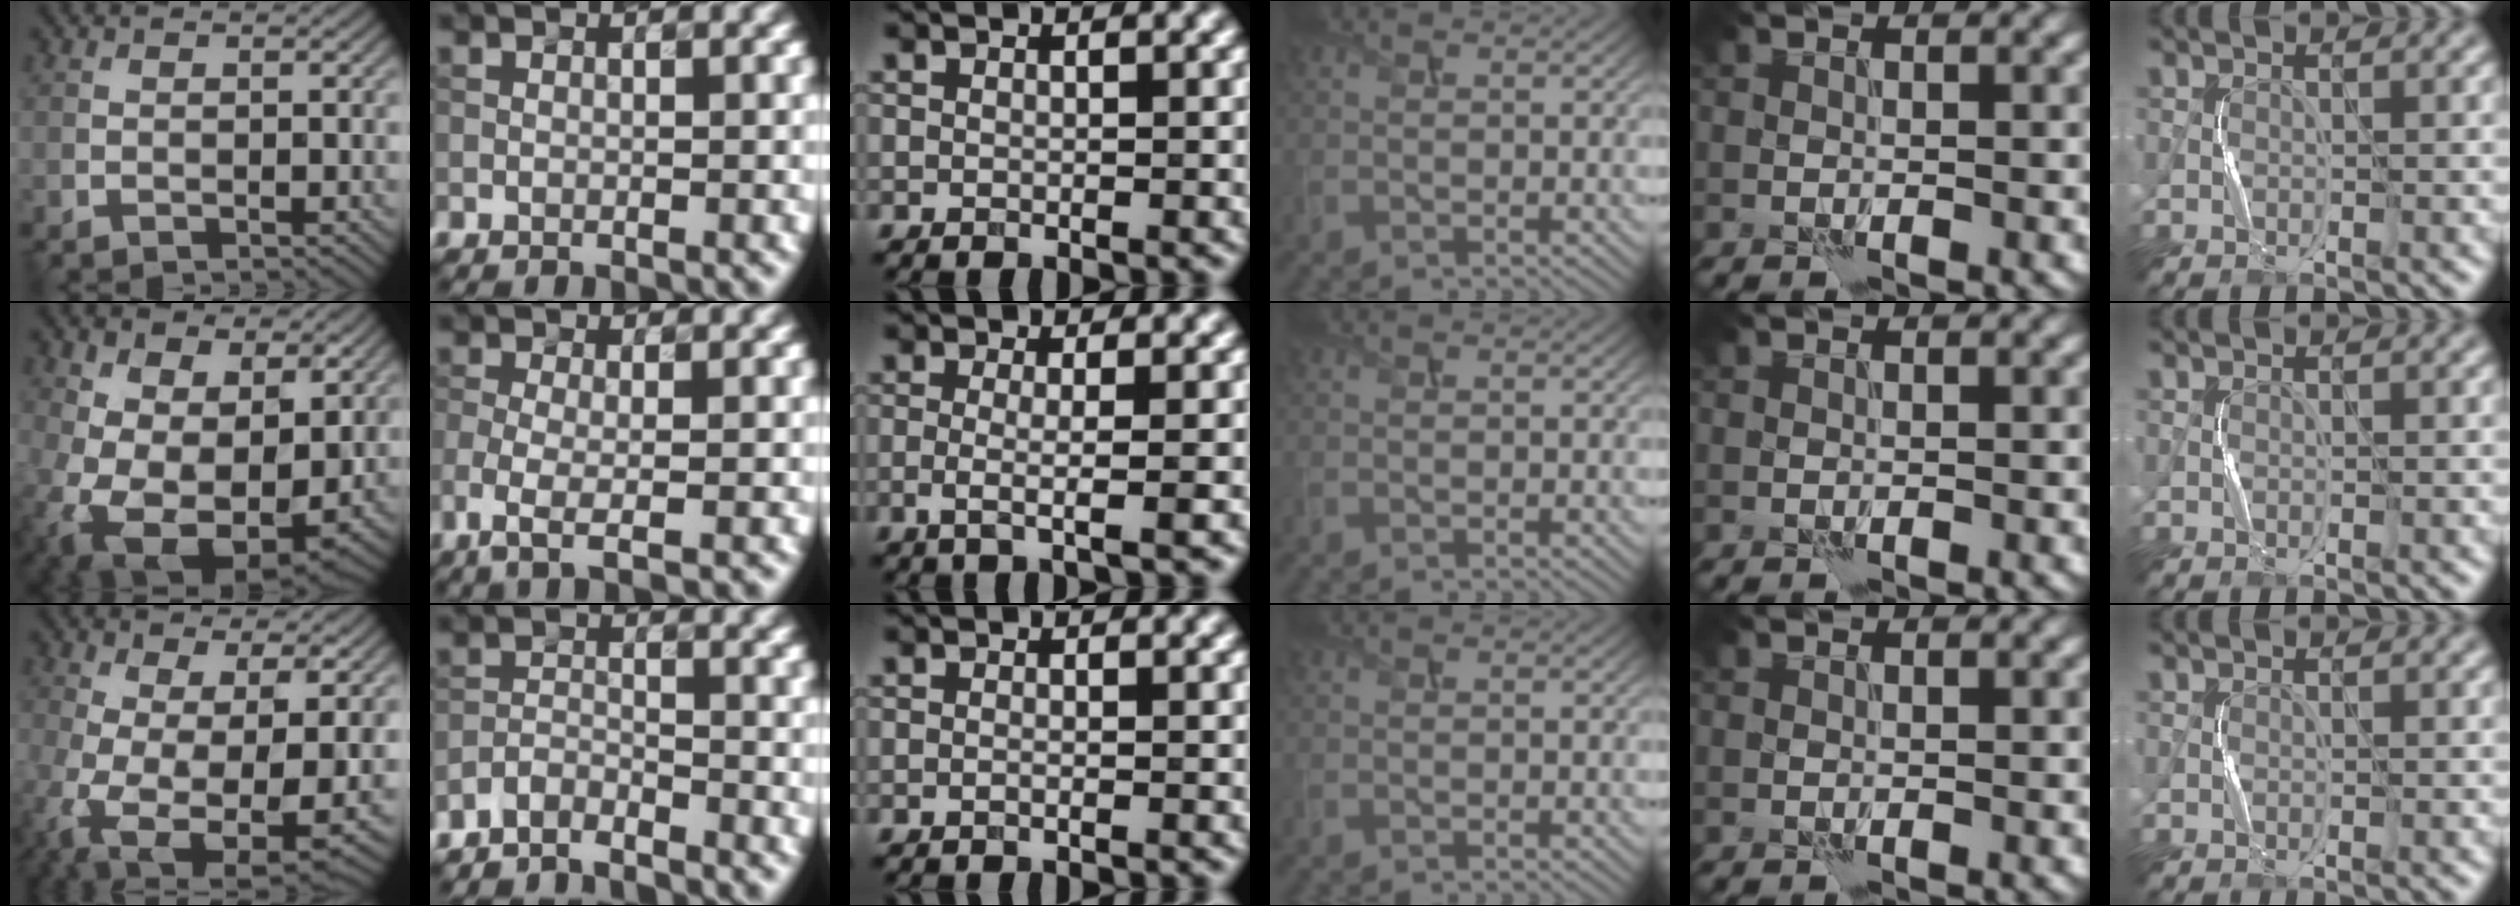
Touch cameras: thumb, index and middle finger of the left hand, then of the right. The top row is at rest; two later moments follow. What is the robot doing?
{"motion": "squeeze", "object": "sponge"}